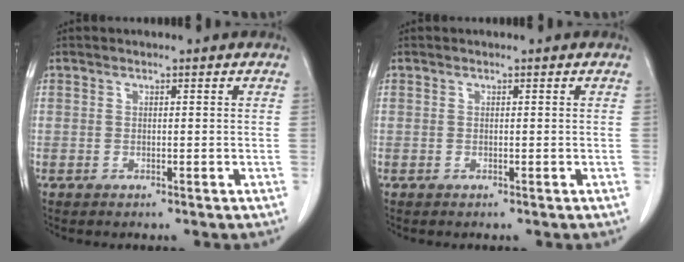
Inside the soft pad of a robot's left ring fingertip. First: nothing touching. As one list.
[{"total": 0.0}]